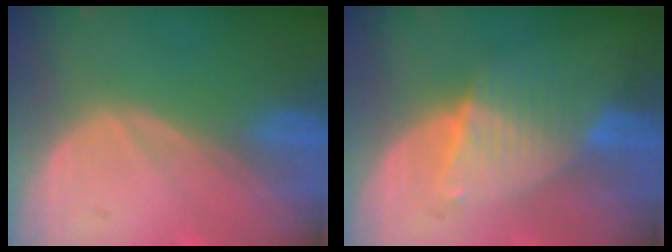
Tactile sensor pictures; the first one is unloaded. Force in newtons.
{"total": 6.6, "press": 5.9, "slide": 2.9}